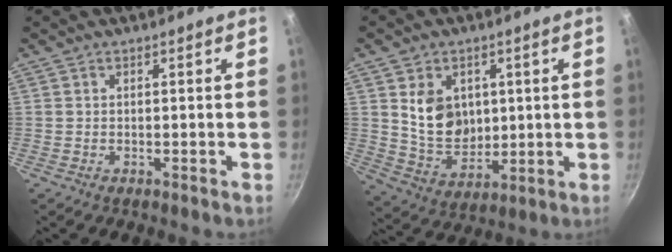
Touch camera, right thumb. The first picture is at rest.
{"total": 11.2, "force": [2.5, 8.6, 6.7], "torque": [-0.089, -0.025, 0.059]}